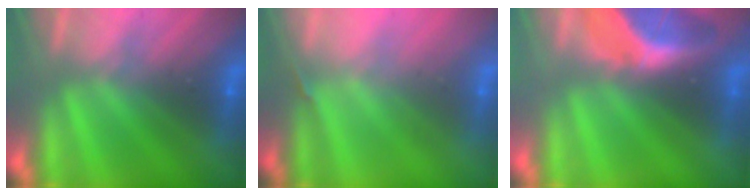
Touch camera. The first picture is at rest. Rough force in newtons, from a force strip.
{"total": 1.8}
{"total": 2.1}